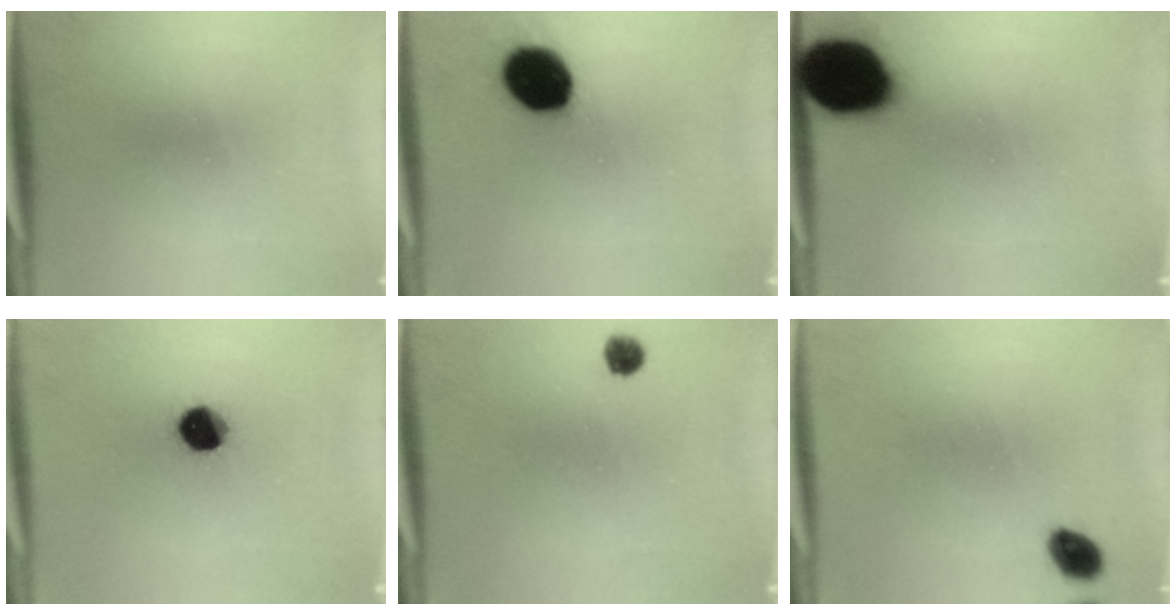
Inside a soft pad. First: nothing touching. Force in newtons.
{"total": 15.0}
{"total": 19.9}
{"total": 8.3}
{"total": 2.3}
{"total": 4.1}